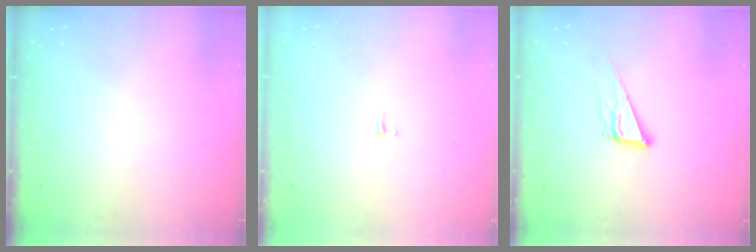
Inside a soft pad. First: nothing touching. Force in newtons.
{"total": 3.3, "press": 3.3, "slide": 0.4}
{"total": 10.8, "press": 10.5, "slide": 2.6}